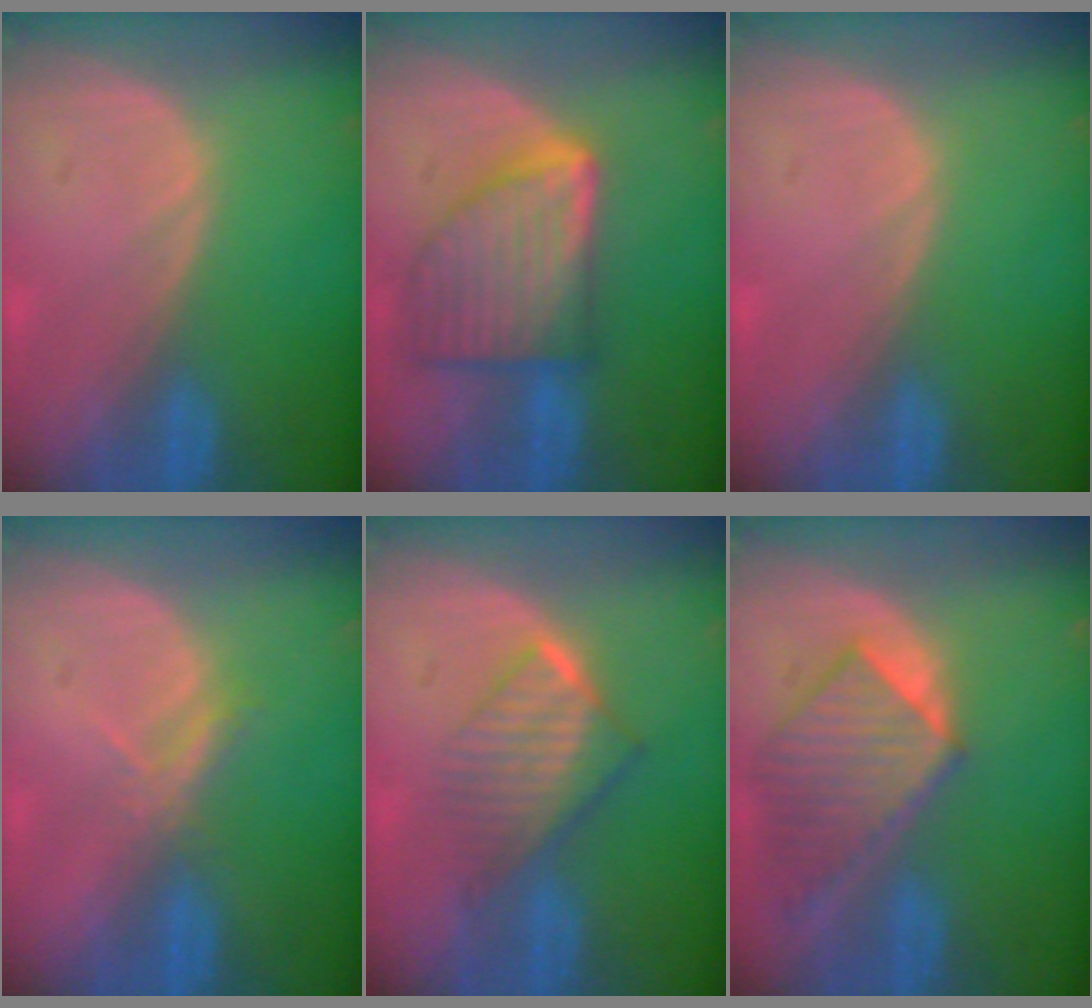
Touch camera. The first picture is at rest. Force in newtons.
{"total": 9.4, "press": 9.3, "slide": 0.6}
{"total": 0.0}
{"total": 2.3, "press": 2.1, "slide": 0.9}
{"total": 6.7, "press": 6.1, "slide": 2.9}
{"total": 8.2, "press": 7.5, "slide": 3.2}